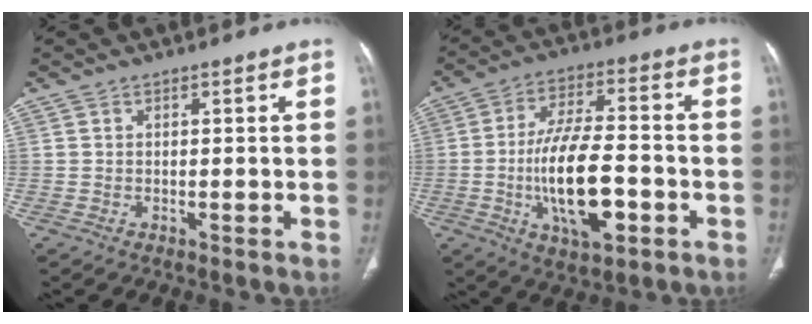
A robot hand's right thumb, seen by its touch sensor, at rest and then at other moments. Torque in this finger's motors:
{"motor_torque": [2.18, 2.82, 1.99, -0.76, 0.70]}